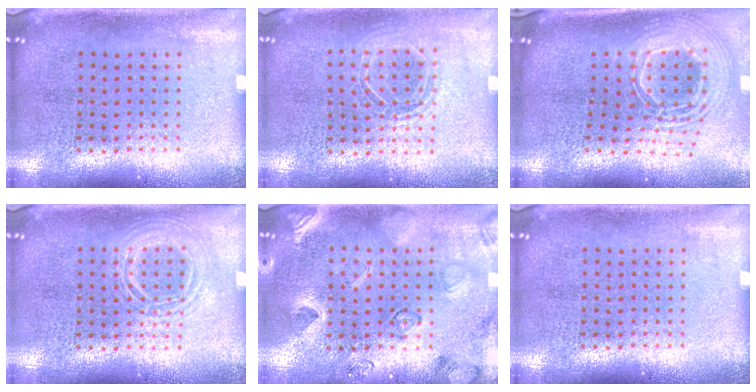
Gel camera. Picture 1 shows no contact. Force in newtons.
{"total": 1.3, "press": 1.3, "slide": 0.5}
{"total": 2.6, "press": 1.8, "slide": 1.8}
{"total": 1.1, "press": 1.0, "slide": 0.1}
{"total": 2.3, "press": 2.1, "slide": 1.0}
{"total": 0.0}